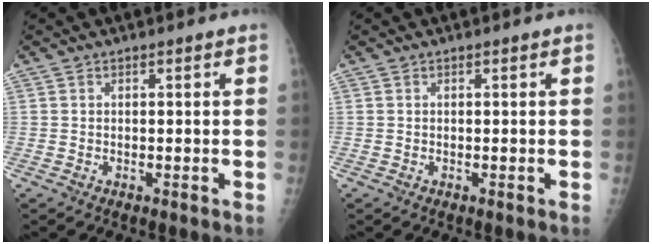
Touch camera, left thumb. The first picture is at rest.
{"total": 0.0}